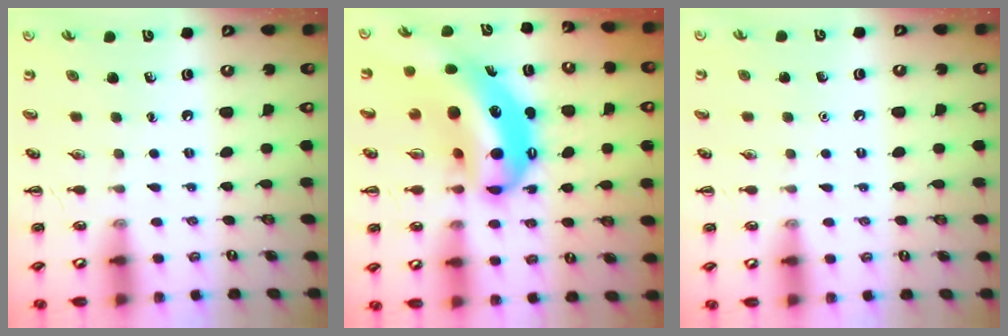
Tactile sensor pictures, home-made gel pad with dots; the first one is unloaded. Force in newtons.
{"total": 14.7, "press": 14.3, "slide": 3.6}
{"total": 1.6, "press": 1.6, "slide": 0.1}